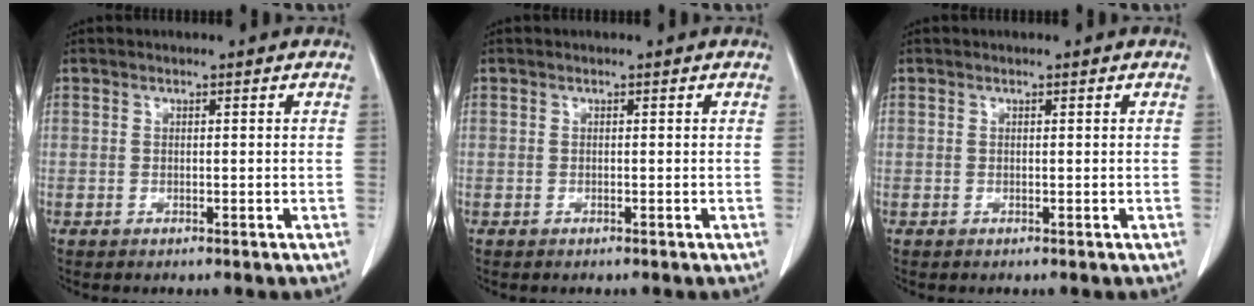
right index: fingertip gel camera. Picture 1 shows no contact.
{"total": 0.0}
{"total": 0.0}